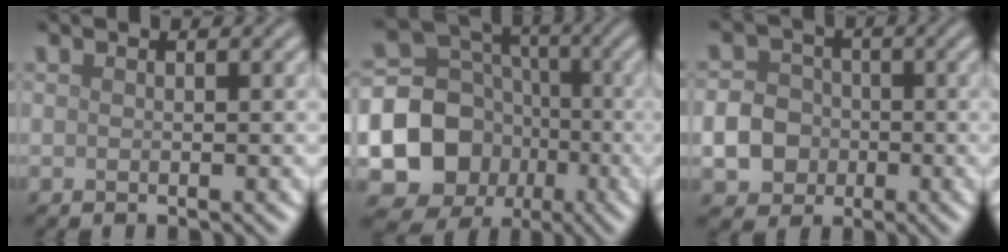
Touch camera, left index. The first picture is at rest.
{"total": 11.0, "force": [-2.9, 9.8, 4.1], "torque": [-0.083, -0.011, -0.071]}
{"total": 4.4, "force": [-1.0, 3.9, 1.9], "torque": [-0.032, 0.000, -0.030]}